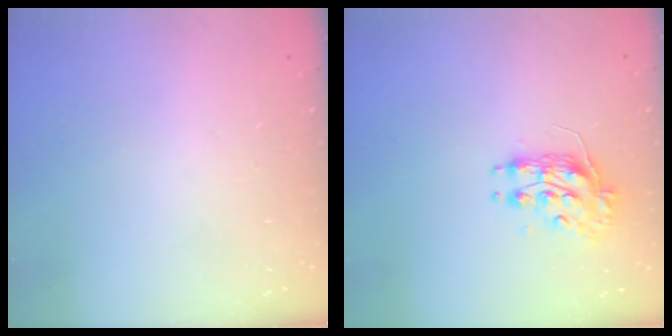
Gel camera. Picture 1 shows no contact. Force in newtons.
{"total": 8.7, "press": 8.7, "slide": 0.4}